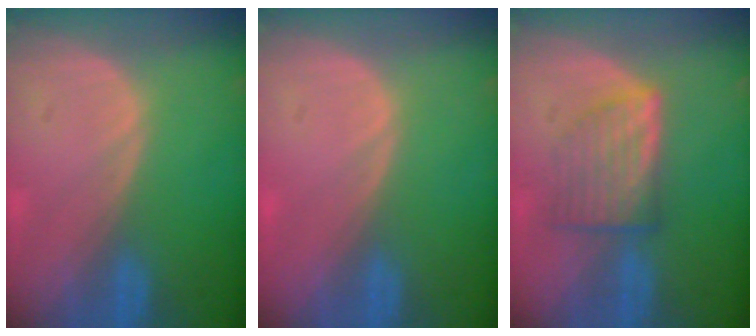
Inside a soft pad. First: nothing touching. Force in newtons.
{"total": 0.7, "press": 0.0, "slide": 0.7}
{"total": 6.4, "press": 5.9, "slide": 2.3}